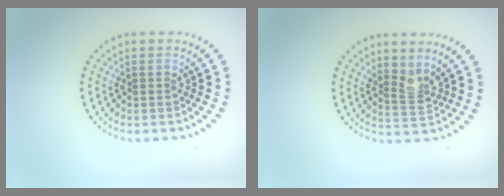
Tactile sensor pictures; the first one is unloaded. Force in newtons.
{"total": 2.1, "press": 1.5, "slide": 1.4}